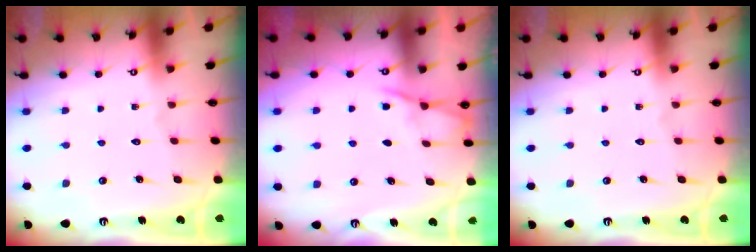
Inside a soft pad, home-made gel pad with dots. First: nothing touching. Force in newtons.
{"total": 4.4, "press": 4.4, "slide": 0.3}
{"total": 0.0}